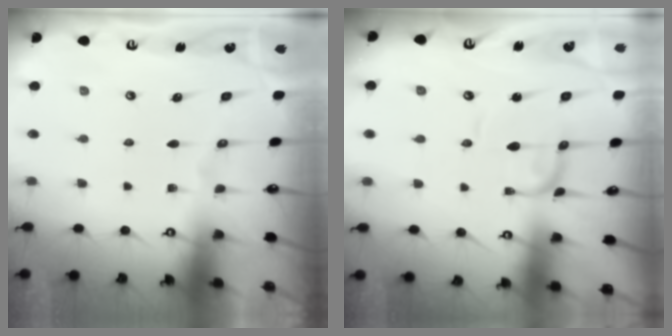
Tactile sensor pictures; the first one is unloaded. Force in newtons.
{"total": 1.5, "press": 1.5, "slide": 0.0}